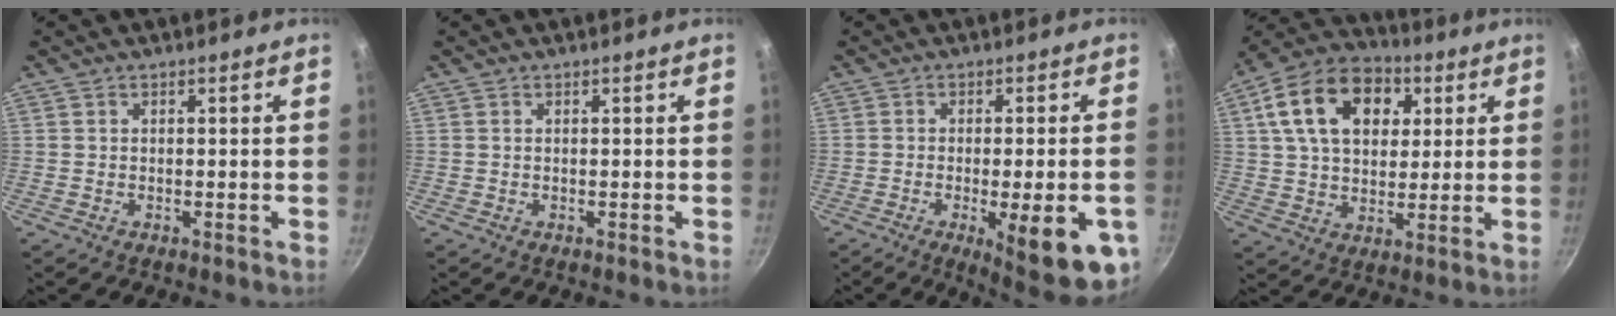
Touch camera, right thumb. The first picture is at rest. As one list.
[{"total": 0.0}, {"total": 15.2, "force": [-5.1, 4.1, 13.7], "torque": [-0.154, 0.005, -0.059]}, {"total": 18.3, "force": [6.0, 12.5, 12.1], "torque": [-0.183, 0.011, 0.088]}]